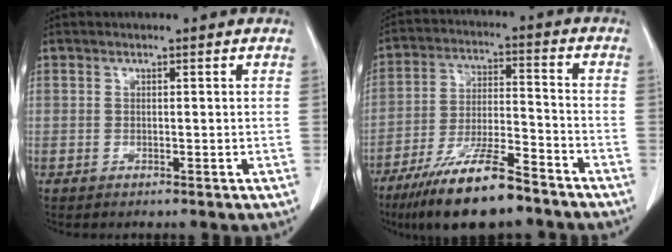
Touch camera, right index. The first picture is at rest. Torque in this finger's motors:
{"motor_torque": [1.09, -1.05, 0.78, 0.21]}